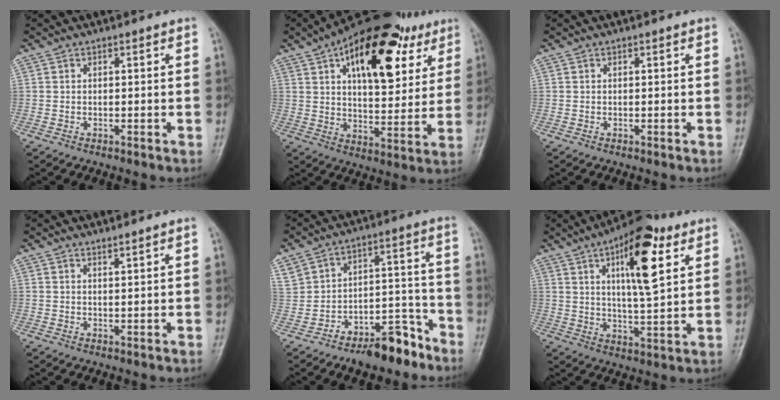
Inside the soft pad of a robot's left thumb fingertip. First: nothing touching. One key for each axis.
{"total": 23.9, "fx": 10.8, "fy": 11.9, "fz": 17.7, "tx": -0.225, "ty": -0.012, "tz": 0.162}
{"total": 0.0}
{"total": 1.1, "fx": 1.0, "fy": -0.4, "fz": 0.3, "tx": -0.009, "ty": -0.013, "tz": 0.019}
{"total": 10.9, "fx": -7.0, "fy": 6.3, "fz": 5.6, "tx": -0.056, "ty": 0.081, "tz": -0.107}
{"total": 14.9, "fx": 6.4, "fy": 5.0, "fz": 12.5, "tx": -0.172, "ty": -0.020, "tz": 0.096}